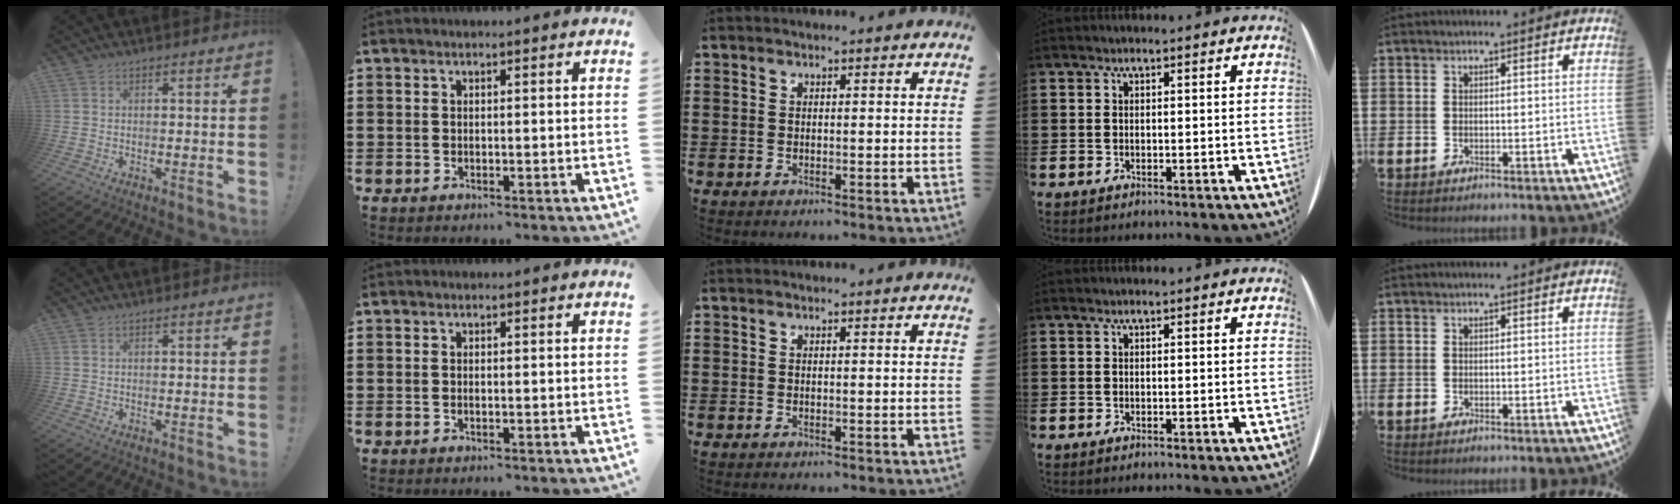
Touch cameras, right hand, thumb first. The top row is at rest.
{}